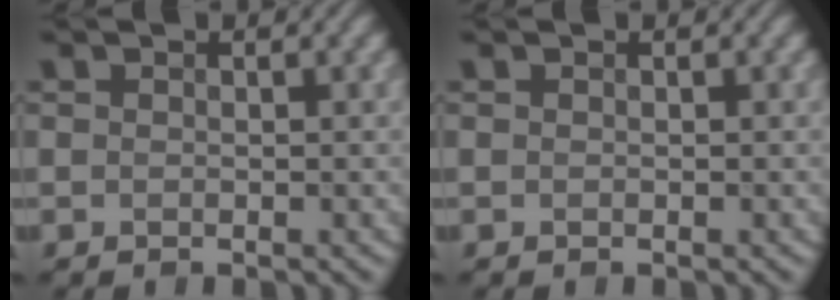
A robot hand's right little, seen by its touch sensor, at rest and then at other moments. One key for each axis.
{"total": 0.0}